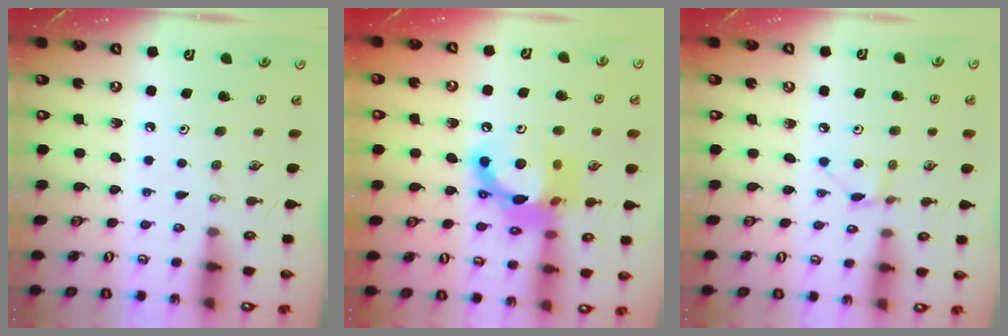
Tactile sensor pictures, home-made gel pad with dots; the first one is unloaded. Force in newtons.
{"total": 15.9, "press": 15.9, "slide": 0.9}
{"total": 3.2, "press": 3.1, "slide": 0.4}